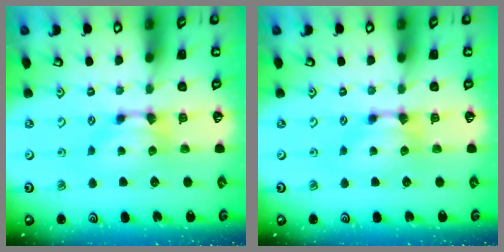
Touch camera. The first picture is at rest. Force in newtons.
{"total": 0.0}